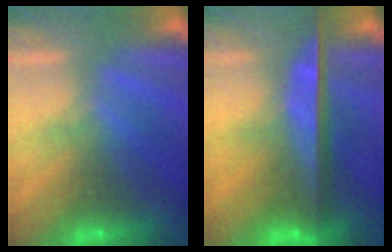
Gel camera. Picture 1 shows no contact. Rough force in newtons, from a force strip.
{"total": 9.2}